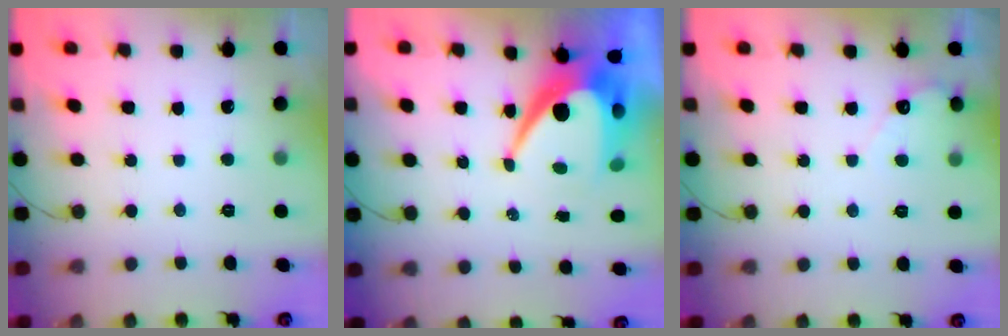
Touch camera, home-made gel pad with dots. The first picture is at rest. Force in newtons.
{"total": 12.8, "press": 12.8, "slide": 1.0}
{"total": 2.2, "press": 2.2, "slide": 0.1}